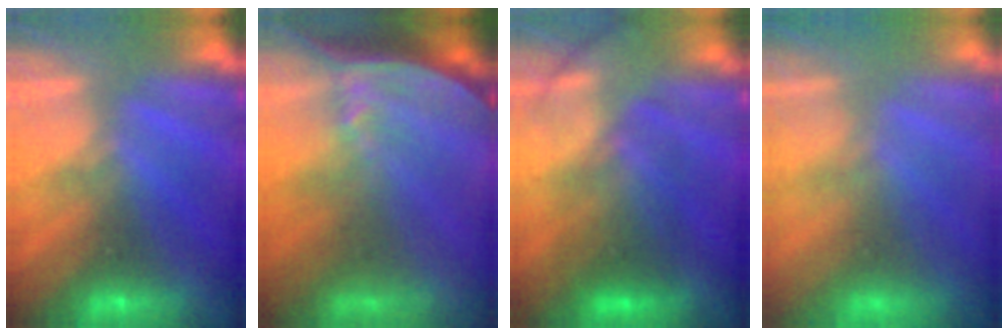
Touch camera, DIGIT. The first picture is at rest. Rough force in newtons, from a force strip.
{"total": 7.6}
{"total": 2.6}
{"total": 7.4}